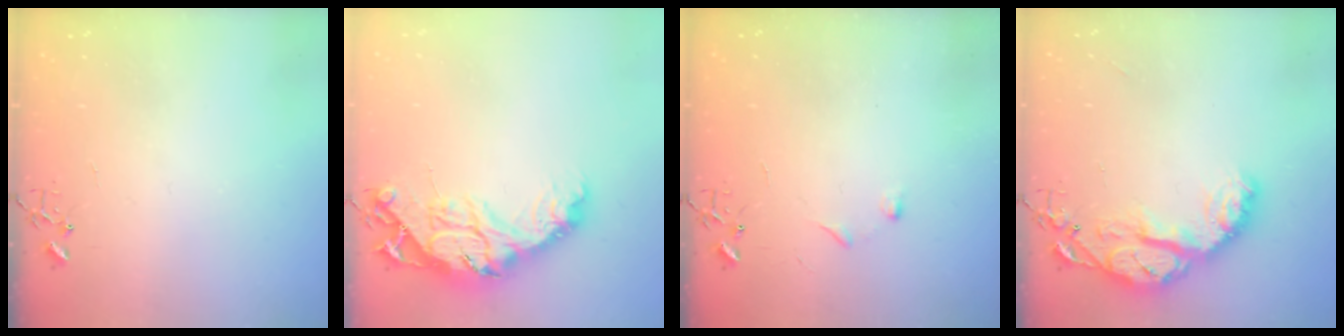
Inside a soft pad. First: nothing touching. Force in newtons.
{"total": 18.3, "press": 18.3, "slide": 1.4}
{"total": 4.3, "press": 4.3, "slide": 0.6}
{"total": 14.9, "press": 14.8, "slide": 1.5}